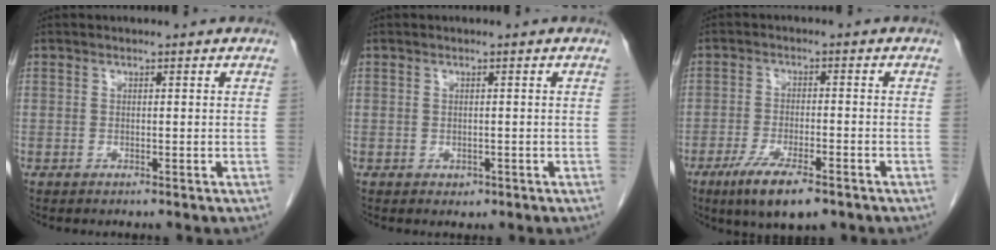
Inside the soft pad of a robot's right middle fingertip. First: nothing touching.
{"total": 0.9, "force": [-0.3, 0.7, 0.3], "torque": [-0.007, 0.001, -0.001]}
{"total": 8.4, "force": [-5.4, 1.8, 6.2], "torque": [-0.109, -0.016, -0.085]}